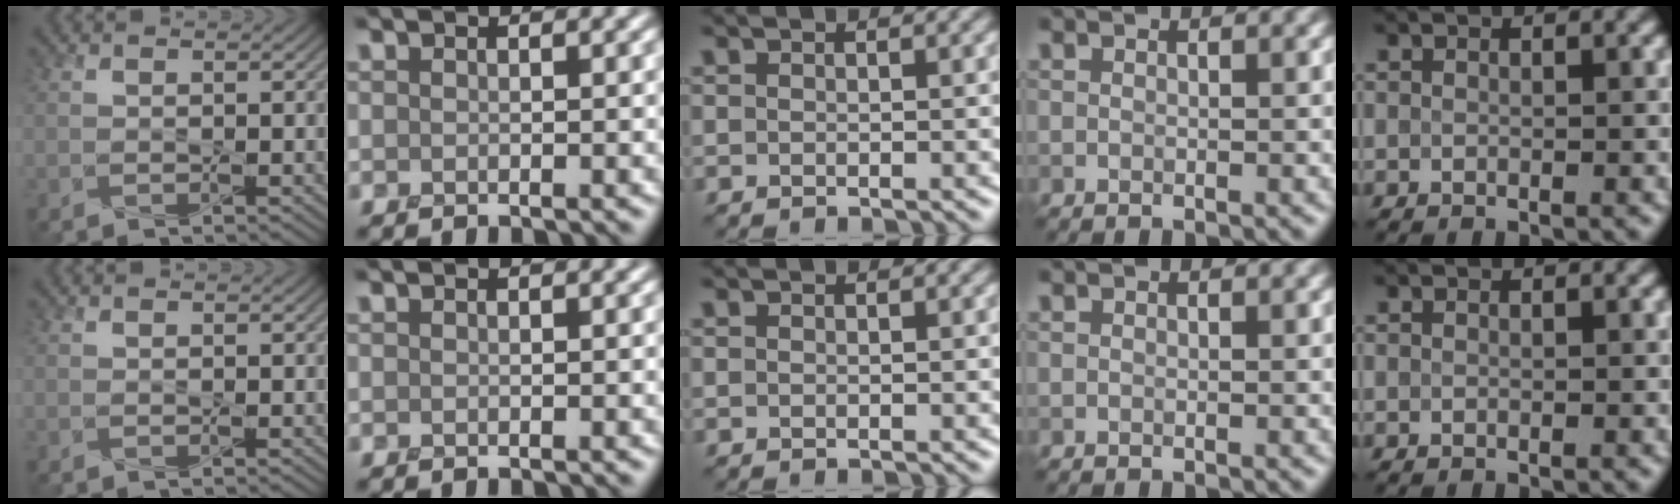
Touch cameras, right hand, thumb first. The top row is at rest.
{}